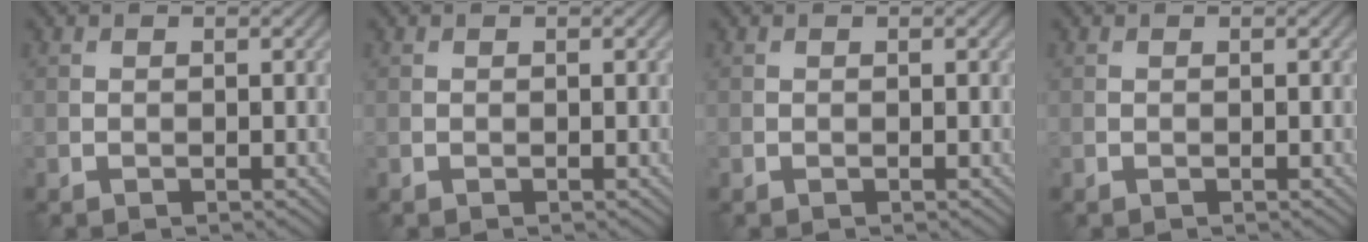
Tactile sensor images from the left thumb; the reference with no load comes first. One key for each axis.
{"total": 0.0}
{"total": 0.0}
{"total": 0.0}